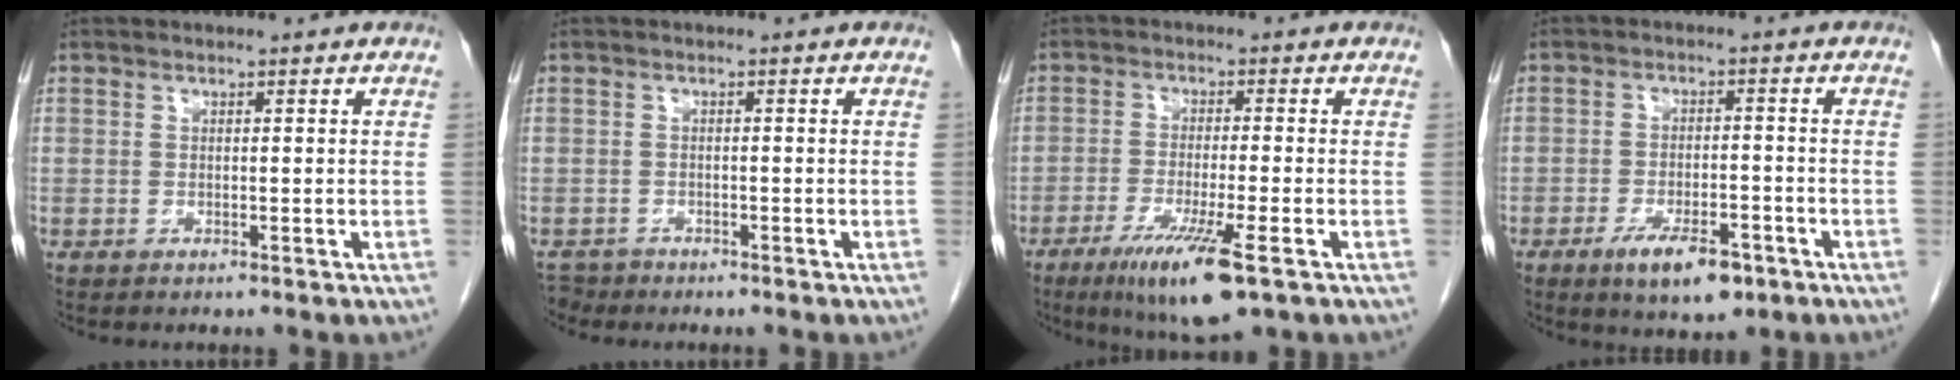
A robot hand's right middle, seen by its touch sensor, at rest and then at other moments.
{"total": 1.7, "force": [-1.4, 0.8, -0.3], "torque": [0.002, 0.000, -0.024]}
{"total": 9.8, "force": [-5.4, 0.5, 8.2], "torque": [-0.152, -0.030, -0.088]}
{"total": 7.4, "force": [-4.4, 2.6, 5.3], "torque": [-0.093, -0.007, -0.065]}